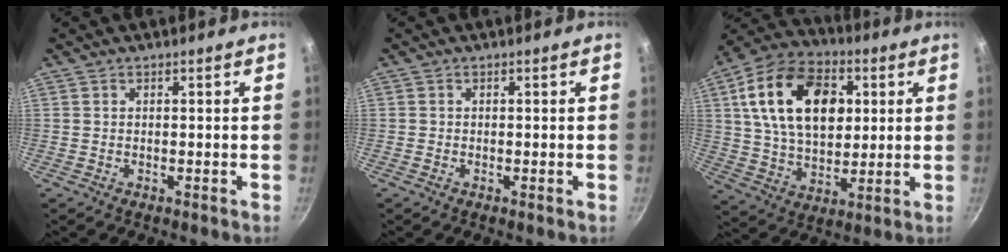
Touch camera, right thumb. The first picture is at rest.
{"total": 0.0}
{"total": 21.5, "force": [5.5, 14.0, 15.4], "torque": [-0.242, 0.003, 0.088]}